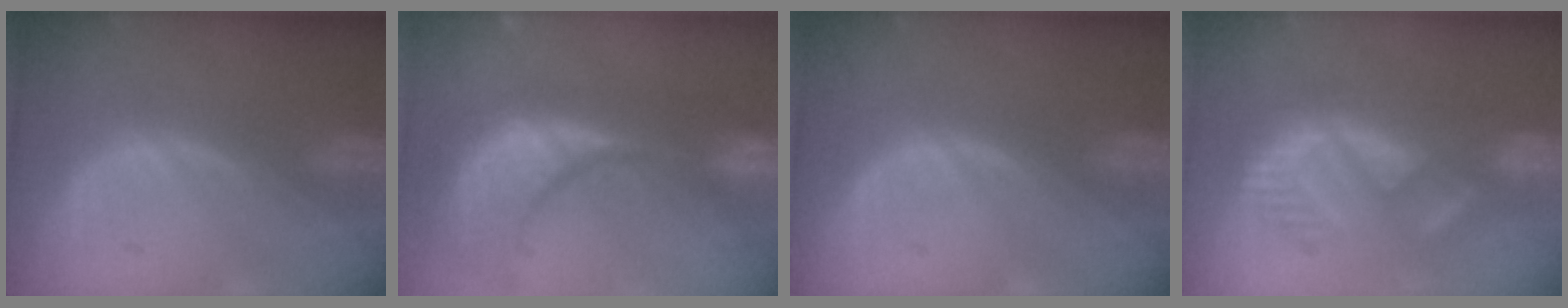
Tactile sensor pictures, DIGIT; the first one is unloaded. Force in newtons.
{"total": 15.4, "press": 12.1, "slide": 9.6}
{"total": 0.0}
{"total": 8.8, "press": 7.9, "slide": 3.9}